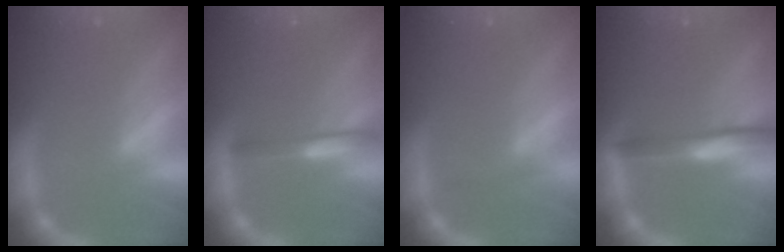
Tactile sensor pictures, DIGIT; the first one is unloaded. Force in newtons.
{"total": 2.4}
{"total": 0.9}
{"total": 4.0}